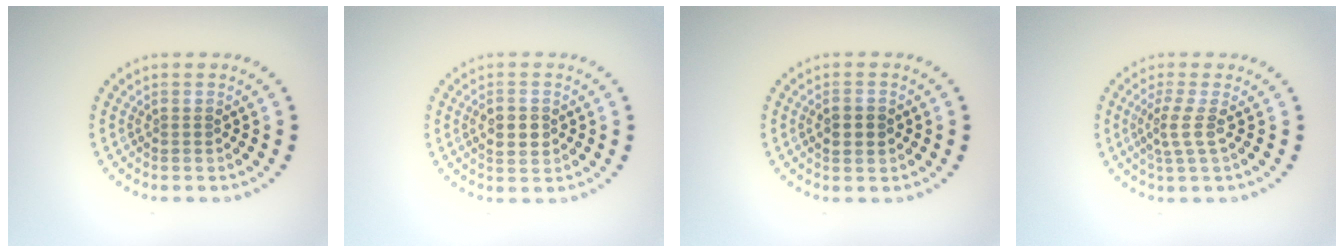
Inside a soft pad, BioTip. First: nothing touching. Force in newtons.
{"total": 2.2, "press": 2.2, "slide": 0.1}
{"total": 2.6, "press": 2.6, "slide": 0.3}
{"total": 2.1, "press": 1.5, "slide": 1.5}